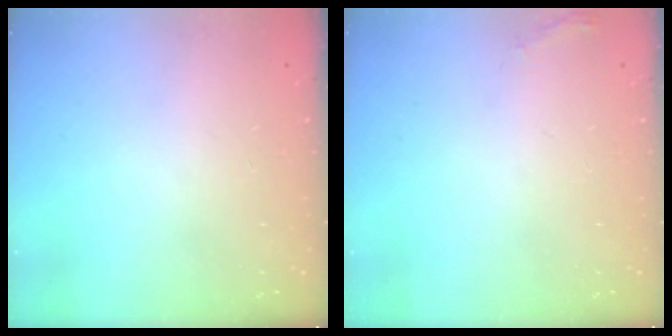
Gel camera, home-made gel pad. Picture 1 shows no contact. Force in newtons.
{"total": 4.4, "press": 4.0, "slide": 1.9}